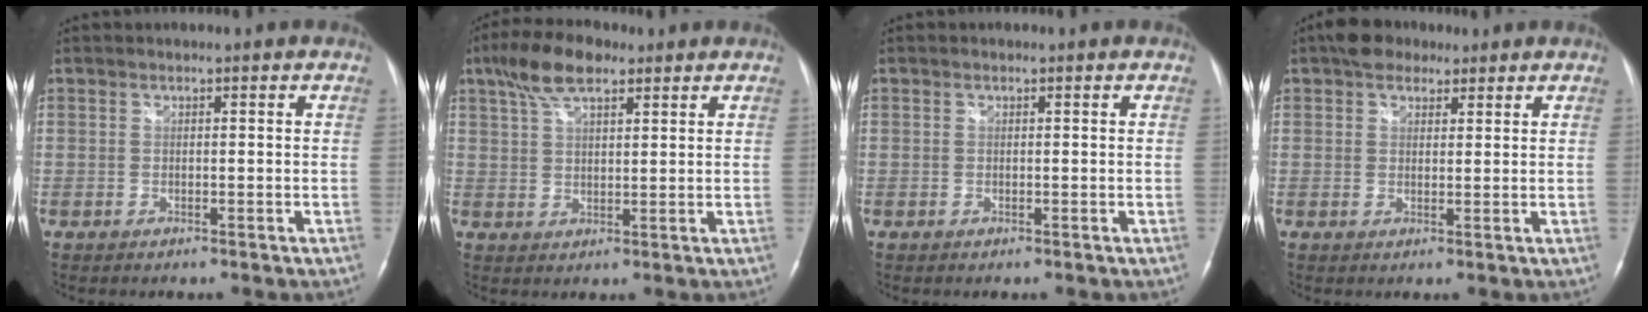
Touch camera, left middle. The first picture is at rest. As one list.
[{"total": 7.9, "force": [5.0, 2.9, 5.3], "torque": [-0.111, 0.022, 0.093]}, {"total": 0.0}, {"total": 4.9, "force": [3.5, 2.8, 2.1], "torque": [-0.041, 0.018, 0.062]}]